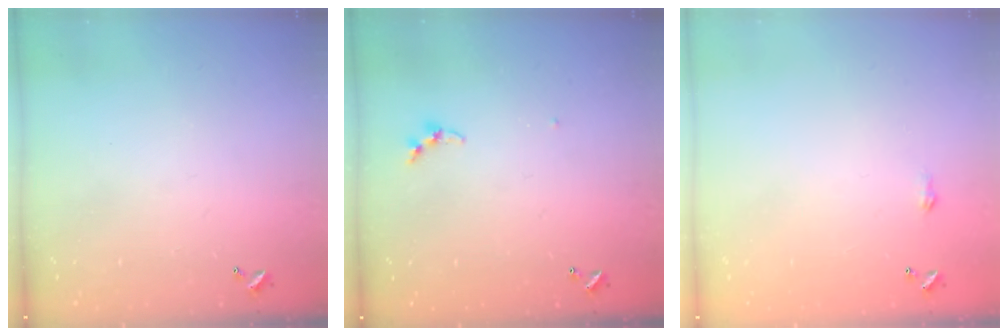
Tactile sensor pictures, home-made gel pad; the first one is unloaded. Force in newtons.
{"total": 3.5, "press": 3.4, "slide": 0.4}
{"total": 1.8, "press": 1.8, "slide": 0.3}